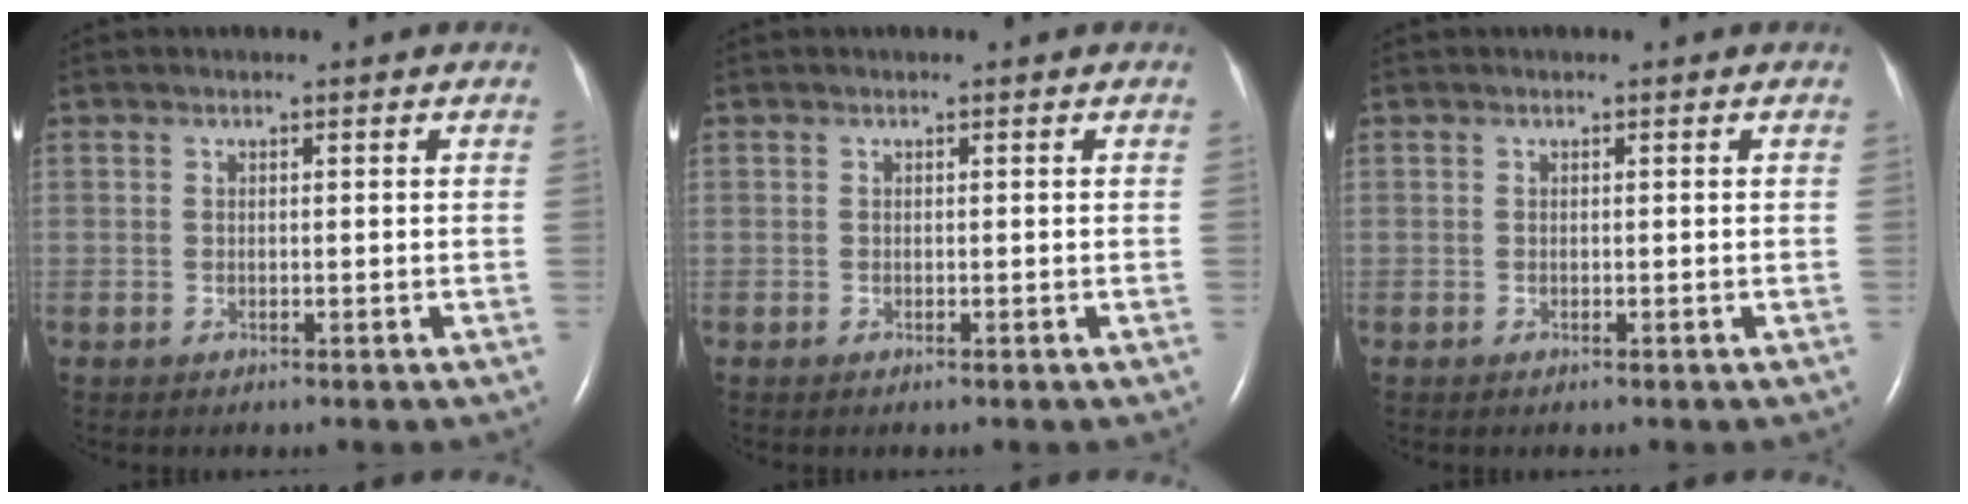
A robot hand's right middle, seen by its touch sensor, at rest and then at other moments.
{"total": 0.0}
{"total": 0.0}